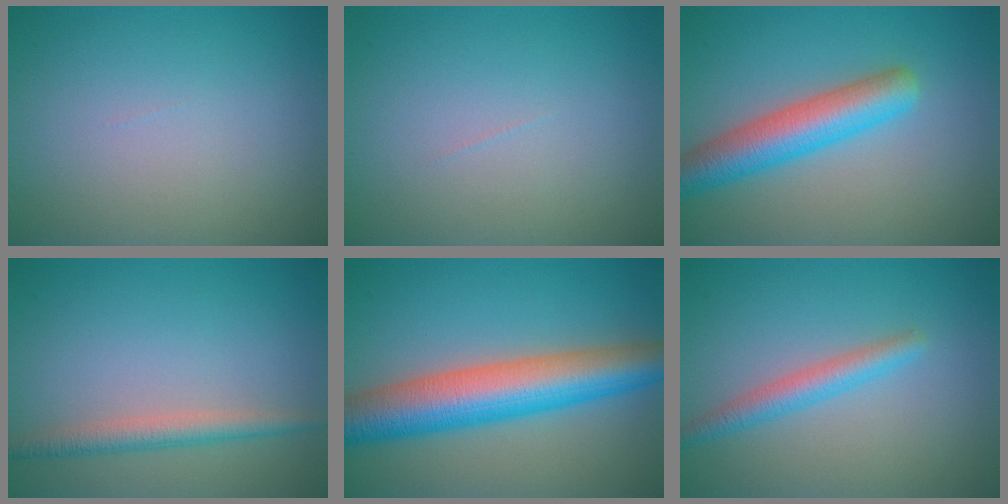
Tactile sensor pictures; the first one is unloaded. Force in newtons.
{"total": 0.0}
{"total": 5.7, "press": 5.7, "slide": 0.3}
{"total": 2.4, "press": 2.4, "slide": 0.1}
{"total": 9.2, "press": 9.2, "slide": 0.2}
{"total": 2.5, "press": 2.5, "slide": 0.2}